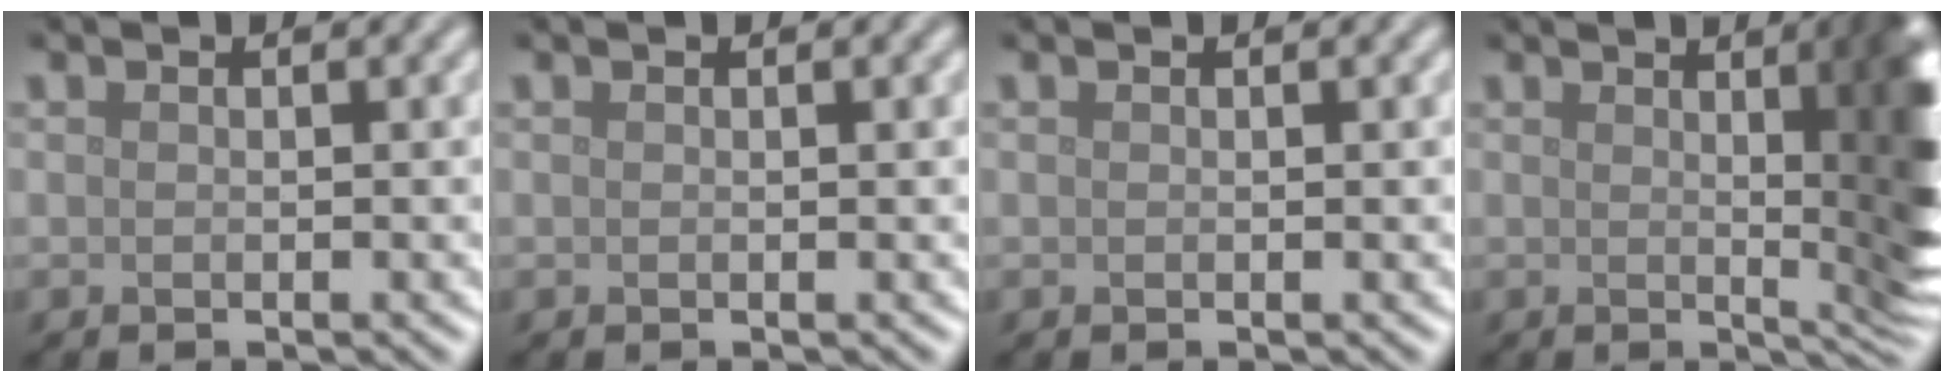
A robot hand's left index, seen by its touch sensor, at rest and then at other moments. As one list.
[{"total": 0.0}, {"total": 0.0}, {"total": 9.9, "force": [1.5, 2.8, 9.4], "torque": [-0.075, 0.013, 0.013]}]